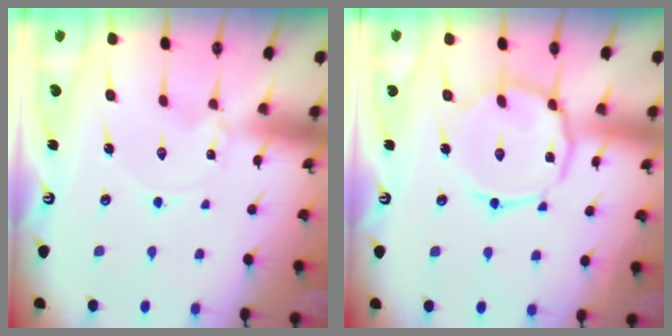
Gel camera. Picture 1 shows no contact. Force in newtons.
{"total": 12.5, "press": 12.5, "slide": 1.0}